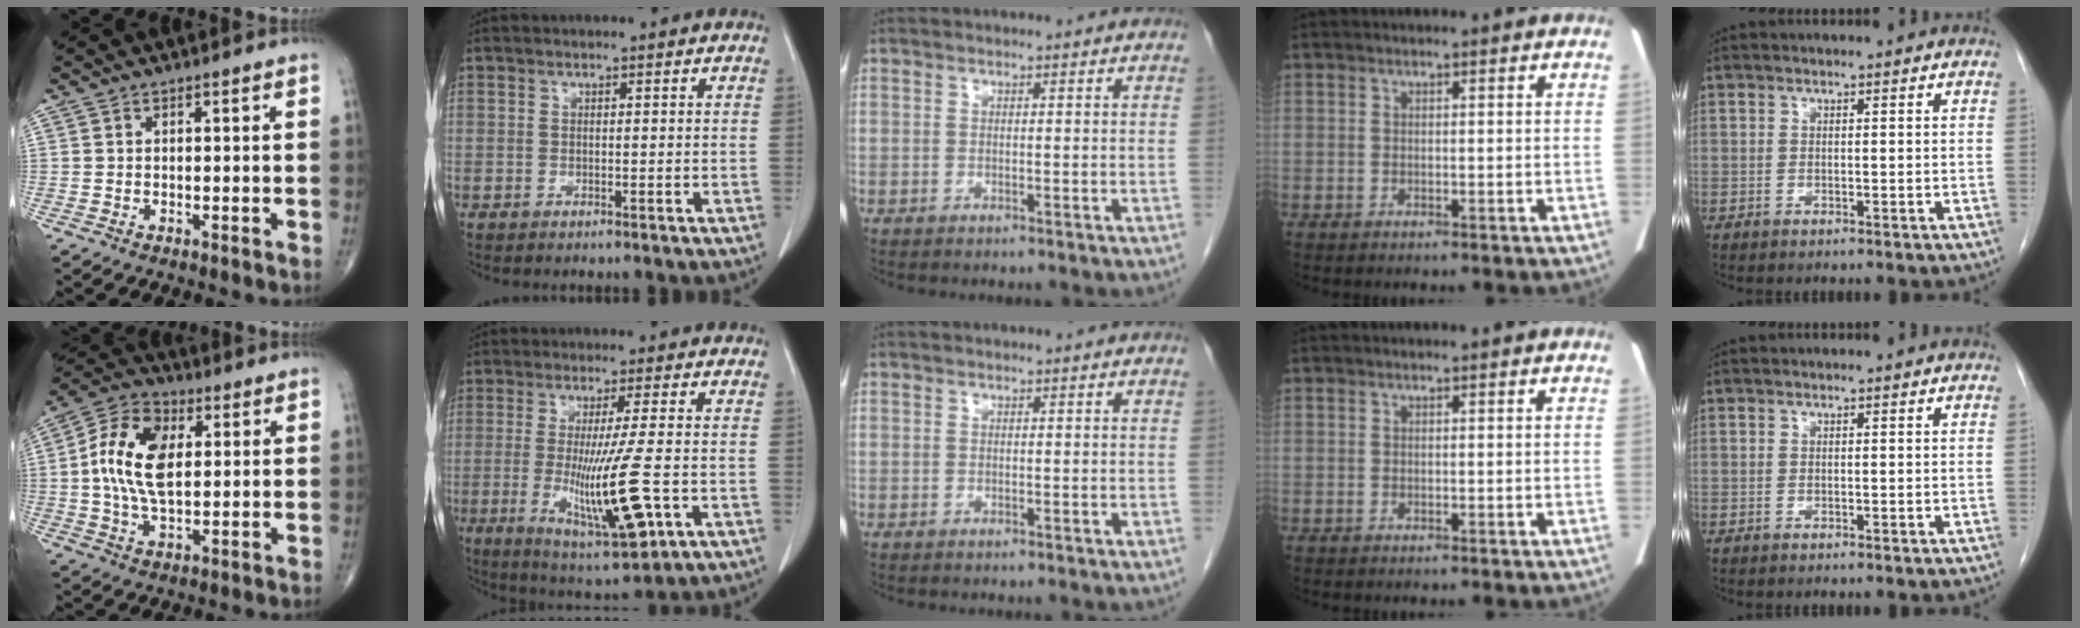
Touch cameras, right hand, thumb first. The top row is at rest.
{"thumb": {"total": 13.4, "force": [1.7, 7.6, 10.9], "torque": [-0.203, 0.012, 0.026]}, "index": {"total": 13.2, "force": [-2.9, 0.6, 12.8], "torque": [-0.226, -0.038, -0.043]}}